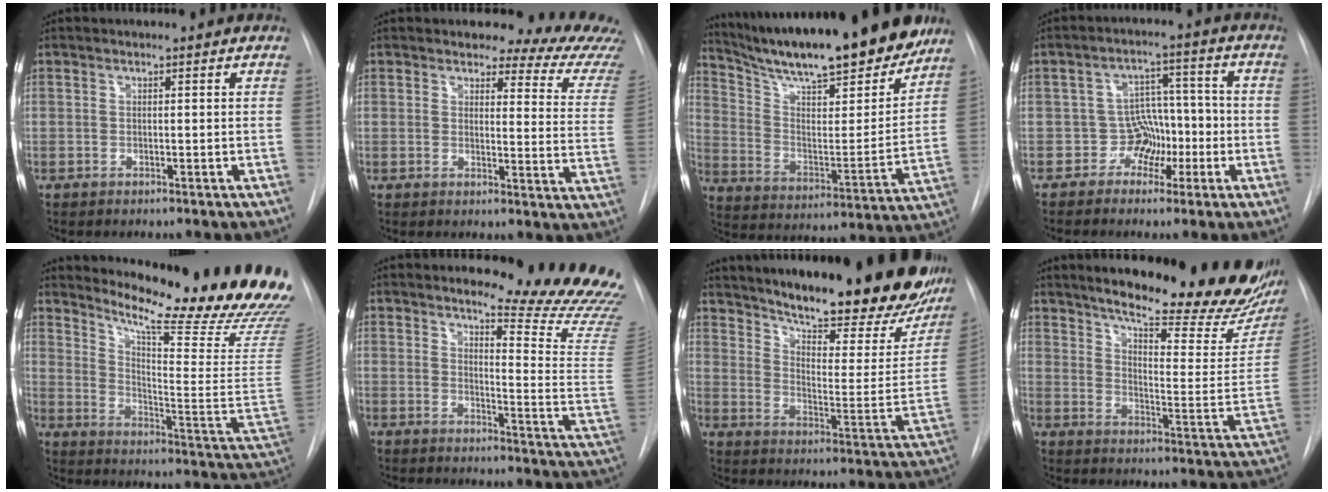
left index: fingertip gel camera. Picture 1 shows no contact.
{"total": 12.1, "force": [11.4, 2.3, 3.5], "torque": [-0.019, -0.075, 0.099]}
{"total": 24.2, "force": [20.8, 3.4, 12.0], "torque": [-0.202, -0.029, 0.311]}
{"total": 5.5, "force": [-2.2, 4.8, 1.7], "torque": [-0.011, 0.027, -0.035]}
{"total": 26.8, "force": [23.4, 0.2, 13.1], "torque": [-0.206, -0.133, 0.297]}
{"total": 17.8, "force": [16.5, -0.2, 6.7], "torque": [-0.085, -0.148, 0.180]}
{"total": 30.7, "force": [24.4, 6.5, 17.5], "torque": [-0.254, -0.063, 0.319]}
{"total": 26.5, "force": [21.6, 4.9, 14.5], "torque": [-0.208, -0.067, 0.272]}